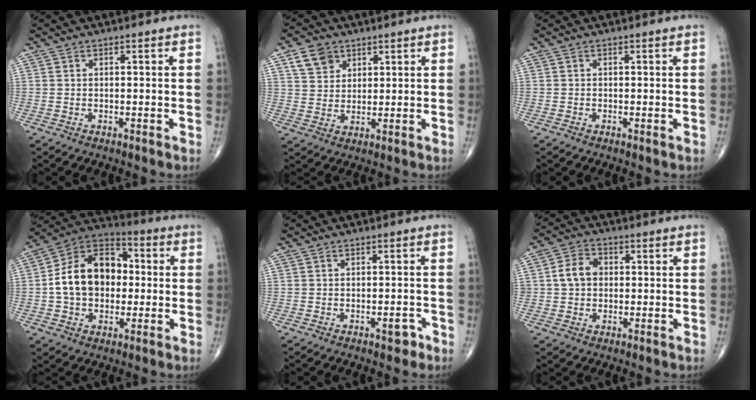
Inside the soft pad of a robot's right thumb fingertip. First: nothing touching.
{"total": 6.1, "force": [3.3, 4.6, 2.3], "torque": [-0.022, -0.013, 0.064]}
{"total": 0.0}
{"total": 16.4, "force": [0.1, 11.9, 11.4], "torque": [-0.162, 0.031, -0.007]}
{"total": 2.3, "force": [-1.3, 1.0, 1.6], "torque": [-0.013, 0.006, -0.018]}
{"total": 5.6, "force": [0.4, 4.5, 3.4], "torque": [-0.052, 0.015, 0.002]}